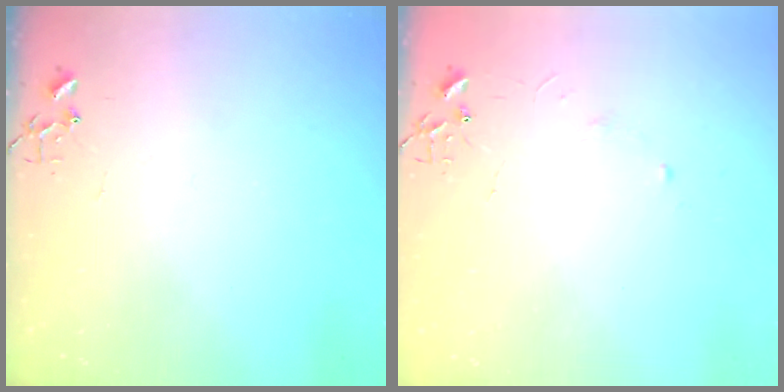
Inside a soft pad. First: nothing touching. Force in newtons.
{"total": 2.8, "press": 2.8, "slide": 0.5}